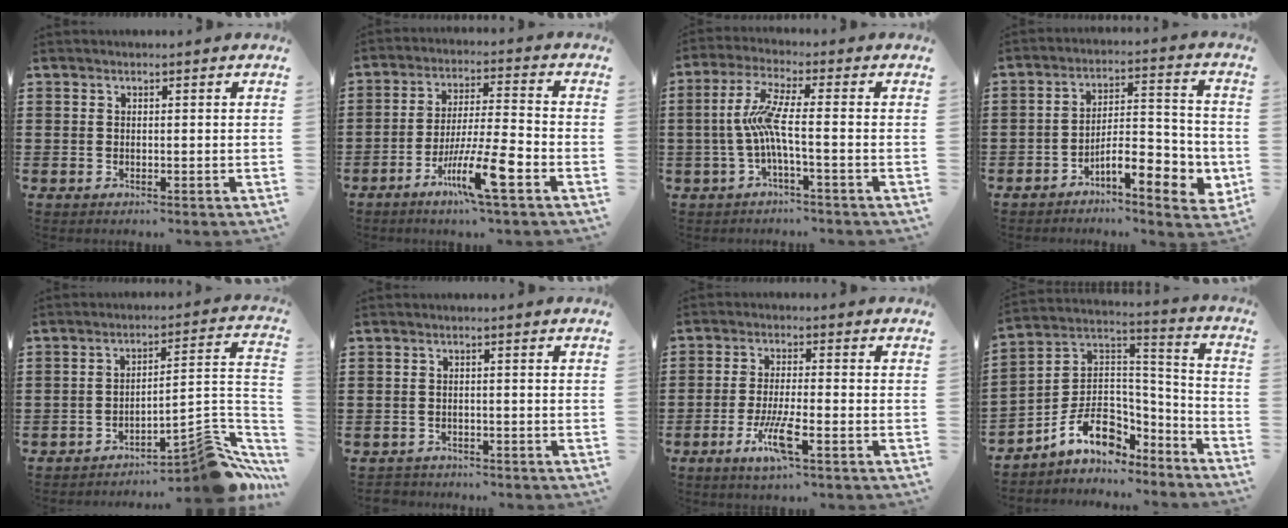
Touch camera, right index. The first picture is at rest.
{"total": 10.5, "force": [-5.3, 1.2, 9.0], "torque": [-0.169, -0.001, -0.099]}
{"total": 7.0, "force": [-1.6, 0.5, 6.8], "torque": [-0.150, -0.012, -0.040]}
{"total": 7.7, "force": [-3.8, 2.4, 6.3], "torque": [-0.094, 0.004, -0.065]}
{"total": 8.8, "force": [-7.0, 2.3, 4.9], "torque": [-0.047, 0.001, -0.132]}
{"total": 1.4, "force": [-1.3, 0.4, -0.2], "torque": [-0.001, 0.004, -0.032]}
{"total": 6.3, "force": [-3.1, 0.8, 5.5], "torque": [-0.114, -0.014, -0.059]}
{"total": 10.2, "force": [-4.8, 7.2, 5.4], "torque": [-0.105, -0.006, -0.088]}